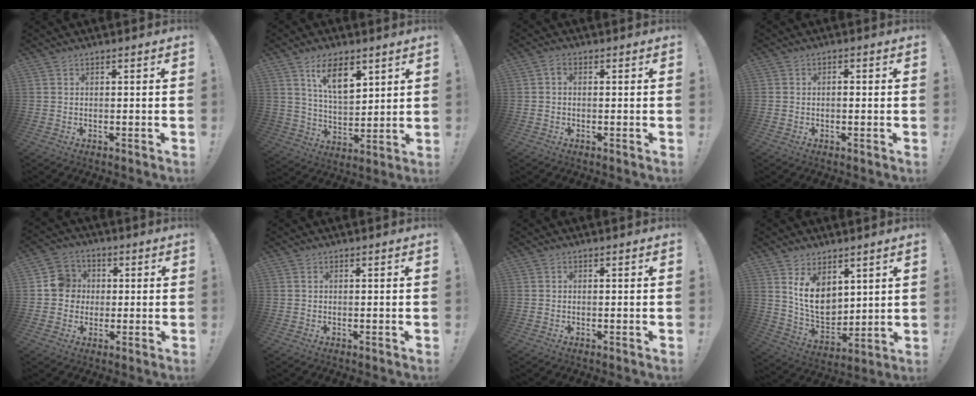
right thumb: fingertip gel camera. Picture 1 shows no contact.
{"total": 11.6, "force": [6.8, 6.4, 6.8], "torque": [-0.107, -0.033, 0.127]}
{"total": 2.0, "force": [-0.5, 1.4, 1.3], "torque": [-0.020, 0.005, -0.010]}
{"total": 1.4, "force": [-0.9, 0.8, 0.6], "torque": [-0.017, 0.007, -0.015]}
{"total": 8.7, "force": [0.4, 8.4, 2.2], "torque": [-0.025, 0.013, 0.014]}
{"total": 0.0}
{"total": 0.0}
{"total": 11.8, "force": [5.1, 8.4, 6.6], "torque": [-0.125, -0.040, 0.099]}